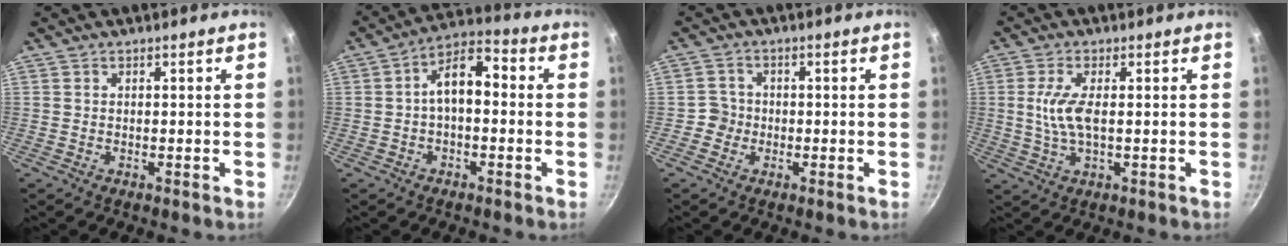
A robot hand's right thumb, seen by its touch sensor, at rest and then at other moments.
{"total": 9.1, "force": [0.1, 5.0, 7.6], "torque": [-0.111, 0.037, -0.010]}
{"total": 2.8, "force": [-0.9, 2.7, 0.3], "torque": [0.014, 0.011, -0.024]}
{"total": 6.2, "force": [0.5, 2.4, 5.7], "torque": [-0.134, -0.002, 0.012]}